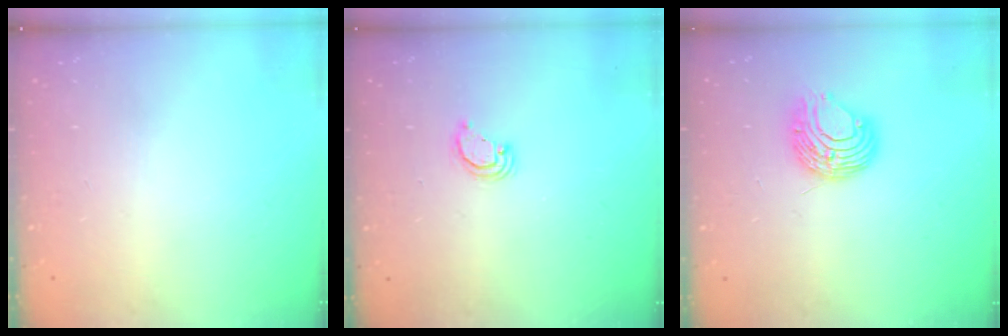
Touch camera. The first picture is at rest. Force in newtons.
{"total": 3.3, "press": 3.3, "slide": 0.2}
{"total": 8.9, "press": 8.9, "slide": 0.7}